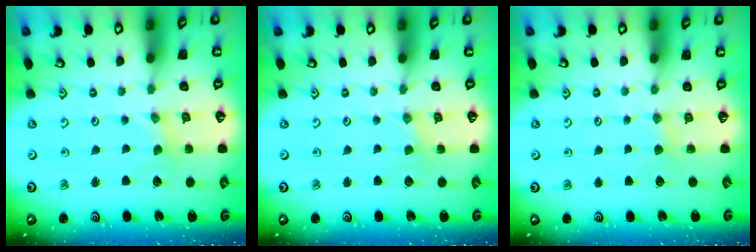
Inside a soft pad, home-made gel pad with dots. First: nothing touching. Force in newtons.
{"total": 0.5, "press": 0.5, "slide": 0.1}
{"total": 2.4, "press": 2.4, "slide": 0.4}